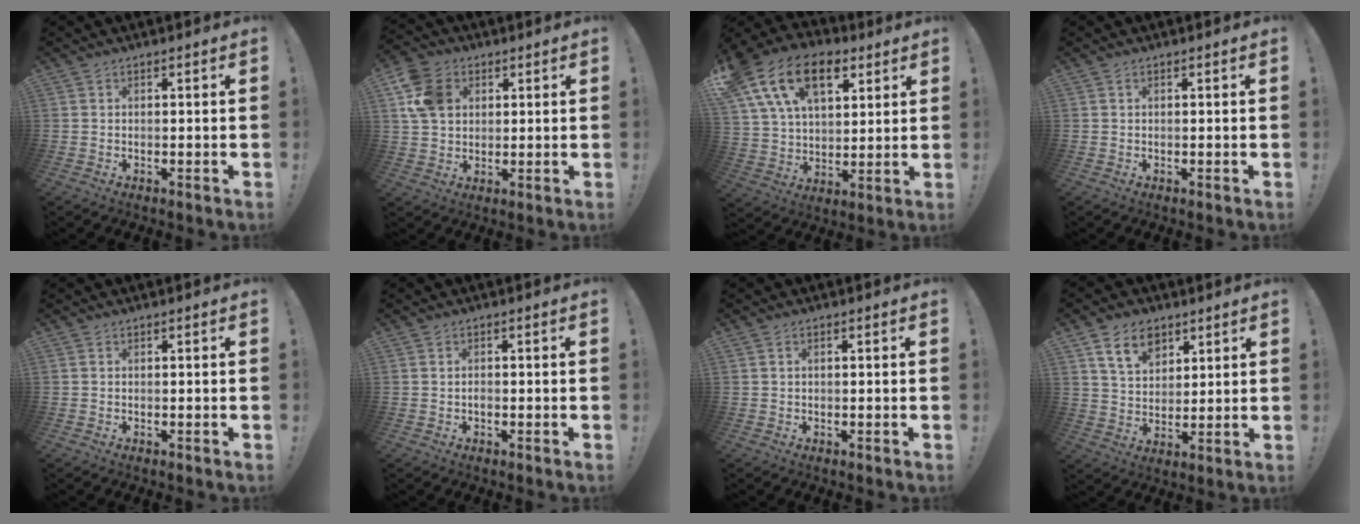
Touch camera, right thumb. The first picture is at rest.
{"total": 13.0, "force": [3.4, 10.2, 7.3], "torque": [-0.129, 0.000, 0.072]}
{"total": 20.7, "force": [9.8, 13.1, 12.6], "torque": [-0.217, -0.033, 0.175]}
{"total": 0.0}
{"total": 0.0}
{"total": 0.7, "force": [-0.3, 0.5, 0.4], "torque": [-0.011, 0.003, -0.007]}
{"total": 0.6, "force": [0.1, 0.4, 0.4], "torque": [-0.015, 0.006, 0.003]}
{"total": 10.8, "force": [6.3, 7.2, 5.0], "torque": [-0.076, -0.021, 0.119]}